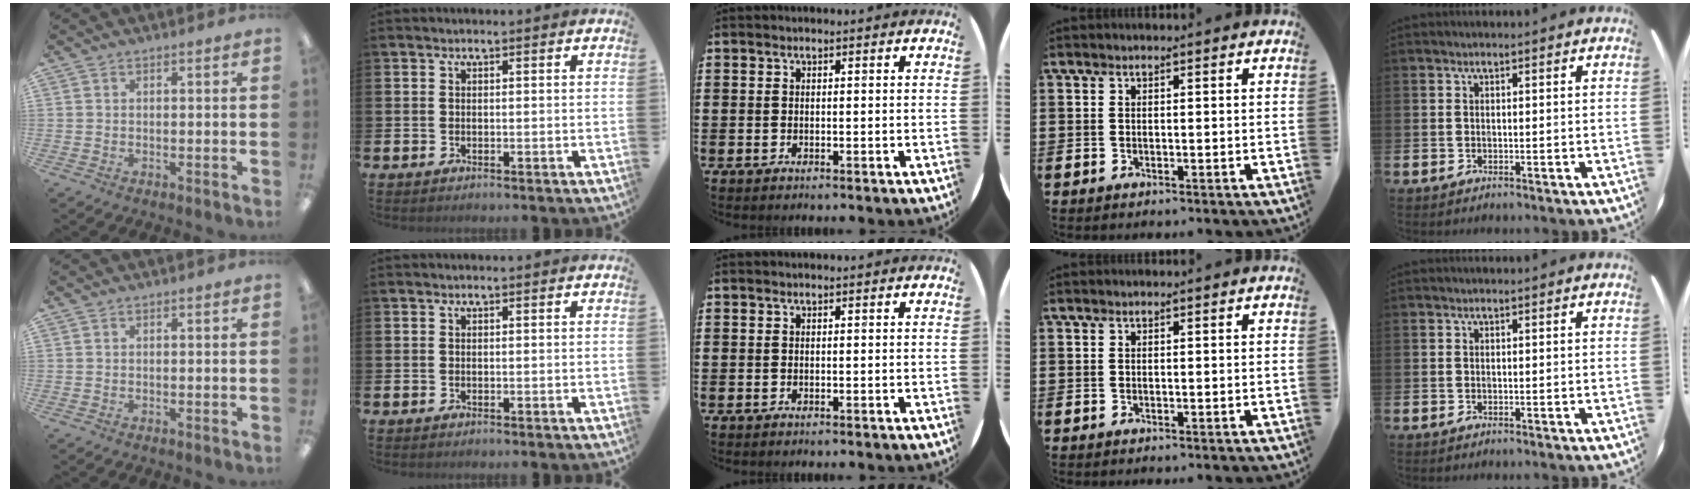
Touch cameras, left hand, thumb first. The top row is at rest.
{}